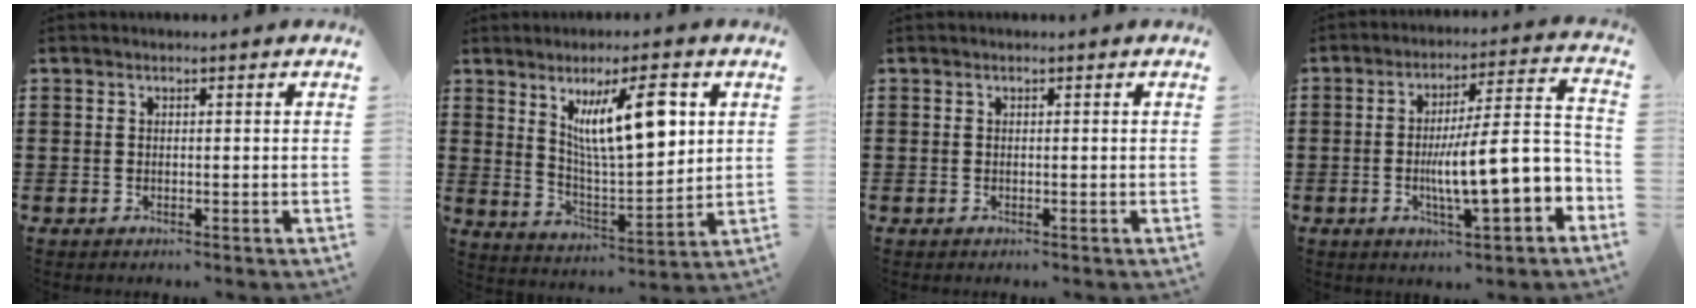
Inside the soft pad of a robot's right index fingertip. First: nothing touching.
{"total": 12.3, "force": [5.0, 3.9, 10.6], "torque": [-0.187, -0.003, 0.081]}
{"total": 0.0}
{"total": 12.7, "force": [-3.4, 3.3, 11.8], "torque": [-0.171, -0.013, -0.063]}